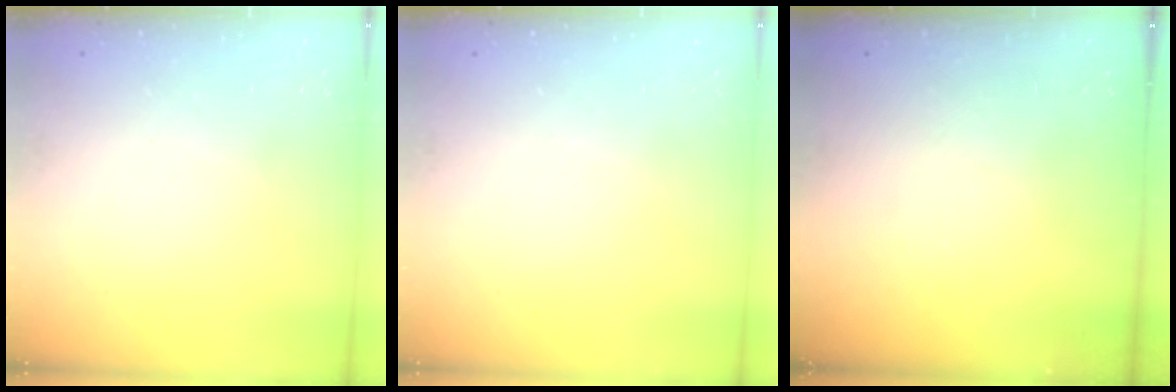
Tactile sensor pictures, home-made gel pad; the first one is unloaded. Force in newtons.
{"total": 0.0}
{"total": 0.0}